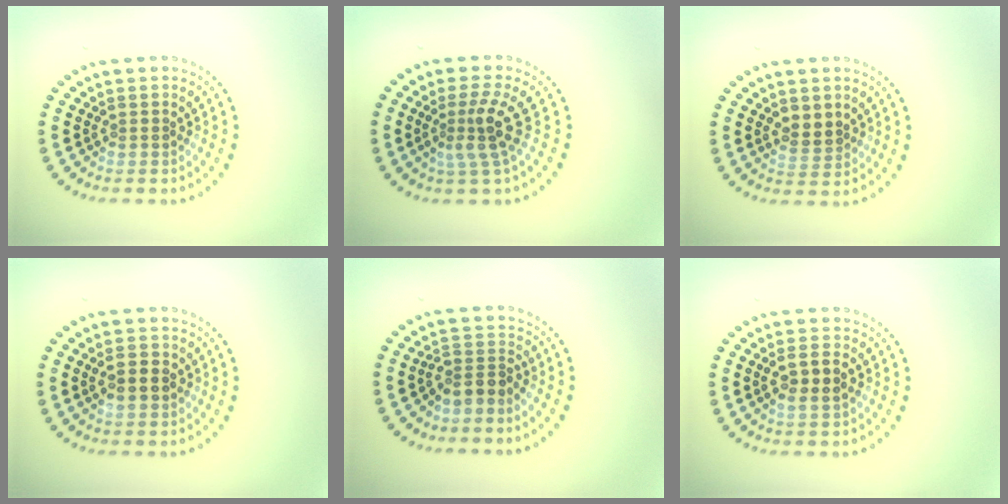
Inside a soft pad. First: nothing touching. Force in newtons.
{"total": 3.2, "press": 2.2, "slide": 2.3}
{"total": 2.0, "press": 1.9, "slide": 0.6}
{"total": 1.9, "press": 1.9, "slide": 0.3}
{"total": 2.4, "press": 1.8, "slide": 1.6}
{"total": 2.5, "press": 2.4, "slide": 0.7}